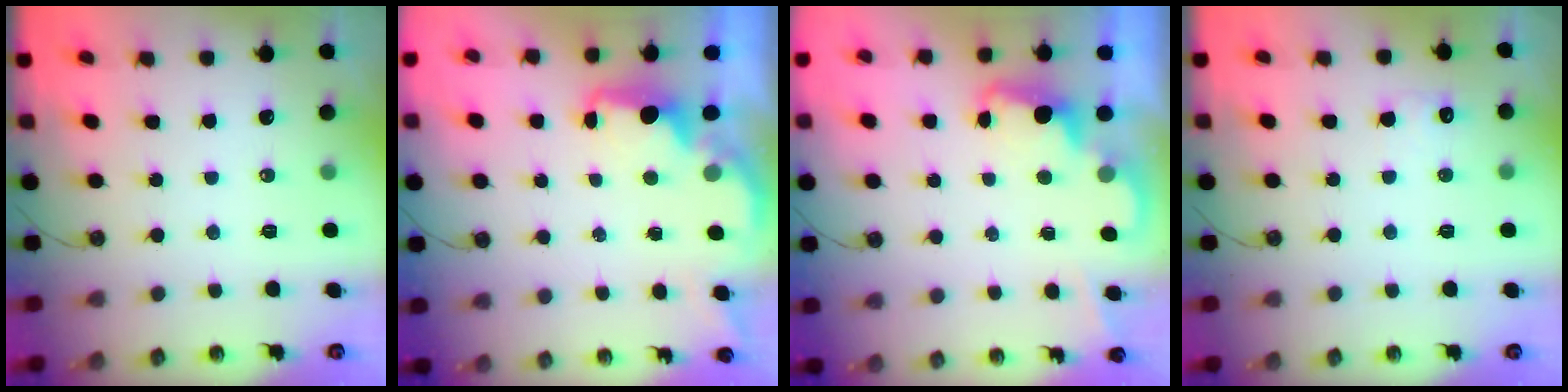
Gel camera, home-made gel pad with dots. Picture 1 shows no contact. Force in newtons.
{"total": 2.0, "press": 1.9, "slide": 0.8}
{"total": 2.3, "press": 2.3, "slide": 0.5}
{"total": 6.0, "press": 5.8, "slide": 1.2}